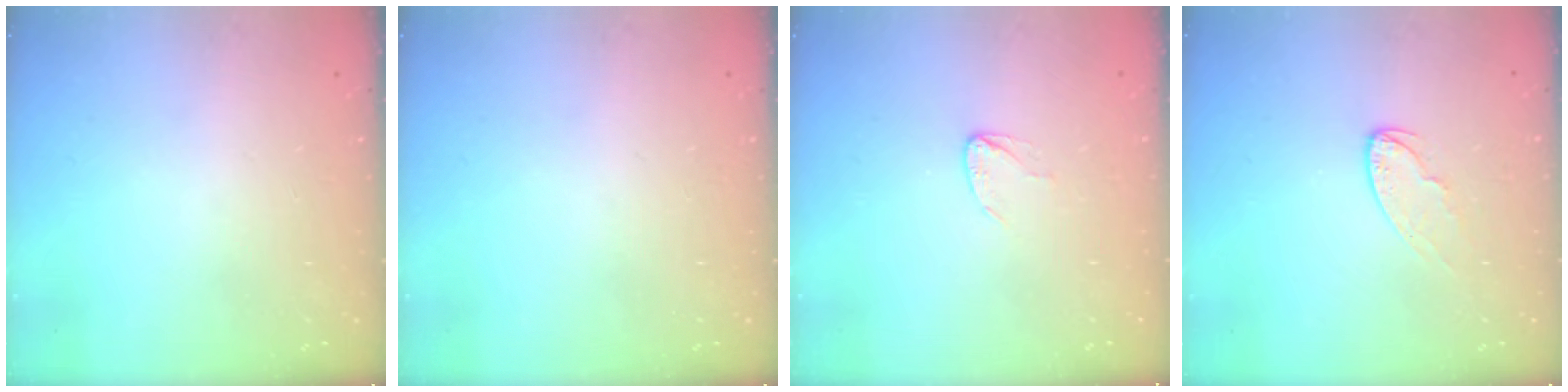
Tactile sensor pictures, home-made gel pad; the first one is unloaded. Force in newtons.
{"total": 0.0}
{"total": 3.1, "press": 3.1, "slide": 0.3}
{"total": 6.3, "press": 6.3, "slide": 0.4}